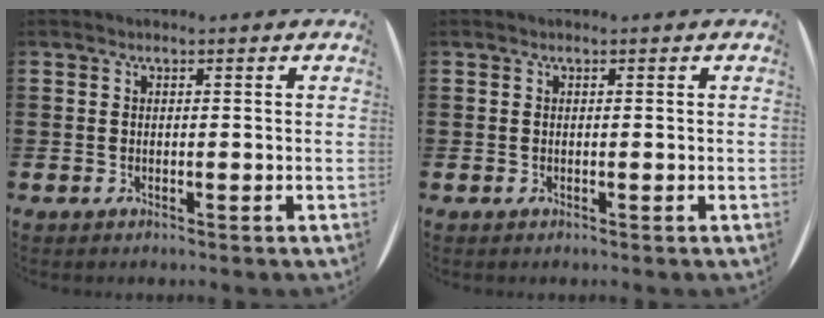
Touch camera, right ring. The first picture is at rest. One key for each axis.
{"total": 0.0}